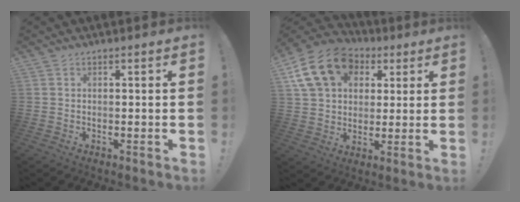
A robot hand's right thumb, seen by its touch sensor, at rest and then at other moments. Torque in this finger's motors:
{"motor_torque": [0.28, 1.04, 1.17, 0.39, 0.10]}